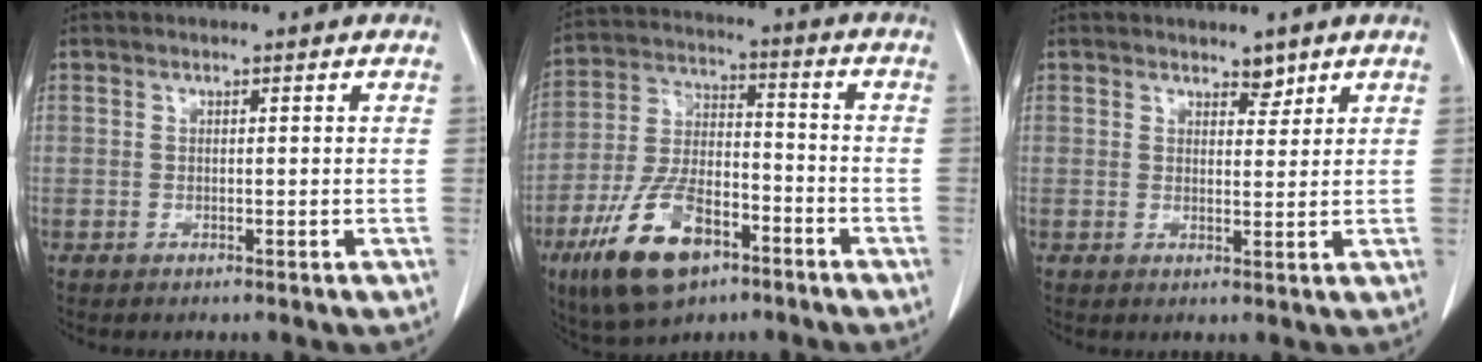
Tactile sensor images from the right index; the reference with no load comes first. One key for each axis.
{"total": 14.6, "fx": -8.0, "fy": 6.8, "fz": 10.1, "tx": -0.208, "ty": 0.003, "tz": -0.141}
{"total": 2.1, "fx": 1.7, "fy": 0.9, "fz": 0.7, "tx": -0.006, "ty": -0.005, "tz": 0.024}